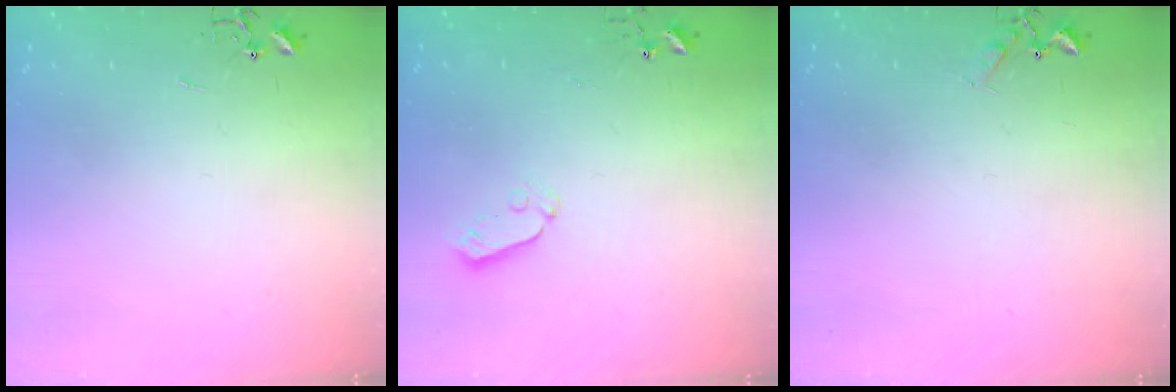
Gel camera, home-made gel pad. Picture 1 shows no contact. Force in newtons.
{"total": 5.0, "press": 5.0, "slide": 0.4}
{"total": 6.1, "press": 6.0, "slide": 0.8}